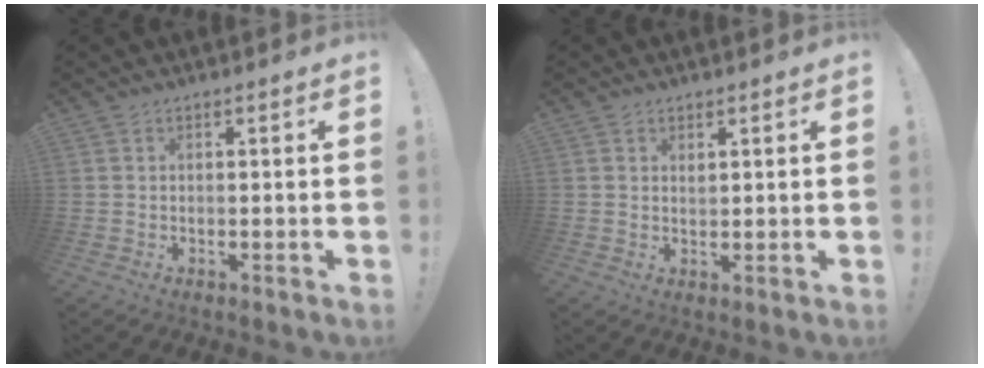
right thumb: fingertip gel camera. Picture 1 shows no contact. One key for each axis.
{"total": 1.5, "fx": 1.0, "fy": 1.0, "fz": 0.5, "tx": 0.005, "ty": -0.007, "tz": 0.017}